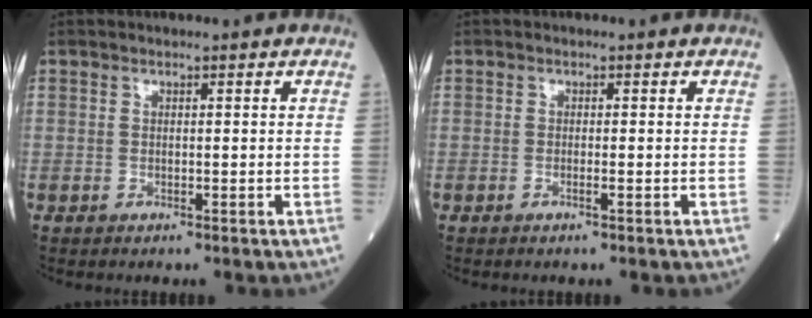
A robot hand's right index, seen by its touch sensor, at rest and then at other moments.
{"total": 0.6, "force": [-0.3, -0.1, 0.5], "torque": [-0.011, 0.001, -0.003]}